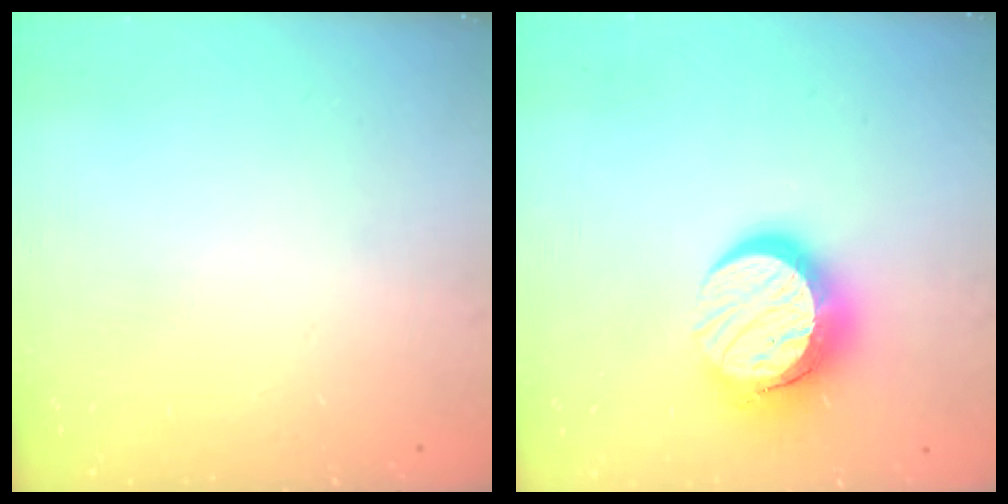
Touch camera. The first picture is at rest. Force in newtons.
{"total": 13.7, "press": 13.6, "slide": 1.1}